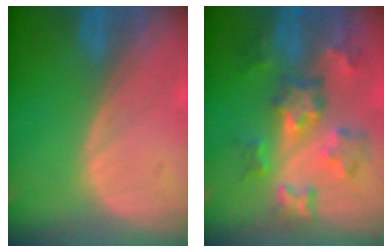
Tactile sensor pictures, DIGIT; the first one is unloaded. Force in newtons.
{"total": 8.8, "press": 7.9, "slide": 4.0}